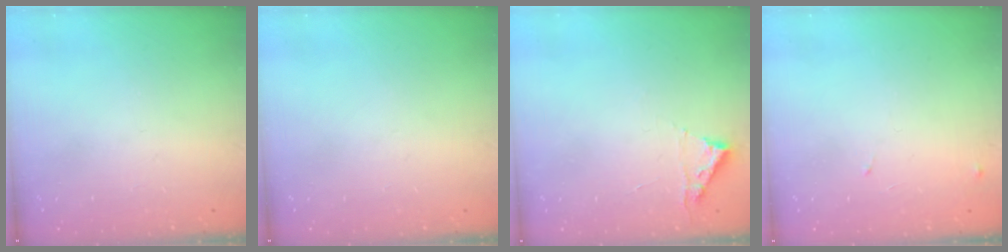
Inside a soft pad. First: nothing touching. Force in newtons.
{"total": 0.0}
{"total": 2.8, "press": 2.8, "slide": 0.3}
{"total": 8.1, "press": 8.1, "slide": 0.6}